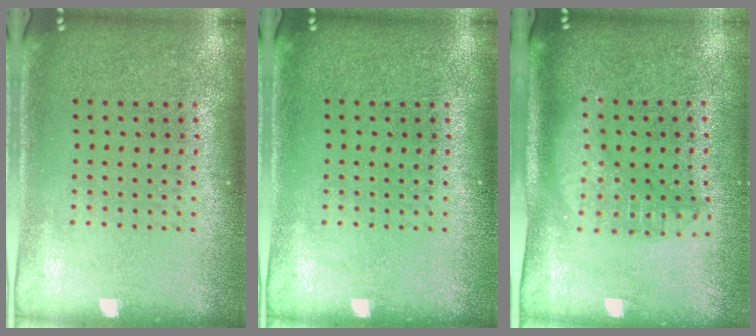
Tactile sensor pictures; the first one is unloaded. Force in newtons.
{"total": 0.0}
{"total": 1.8, "press": 1.6, "slide": 1.0}